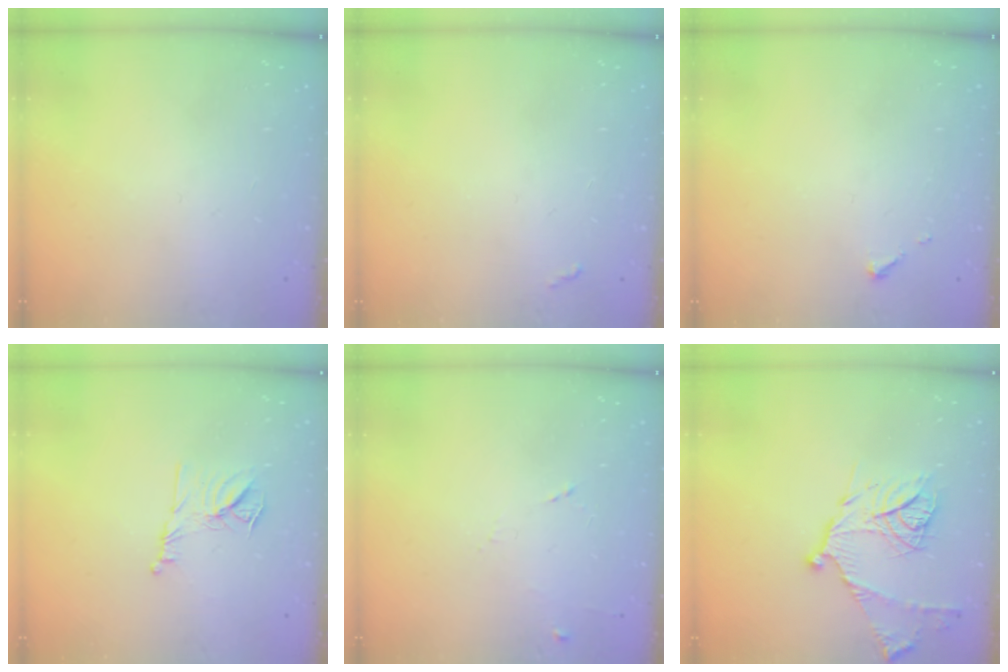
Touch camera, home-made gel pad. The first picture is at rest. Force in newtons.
{"total": 2.8, "press": 2.8, "slide": 0.4}
{"total": 2.6, "press": 2.6, "slide": 0.3}
{"total": 9.6, "press": 9.6, "slide": 0.9}
{"total": 5.4, "press": 5.3, "slide": 0.9}
{"total": 15.0, "press": 14.9, "slide": 1.2}